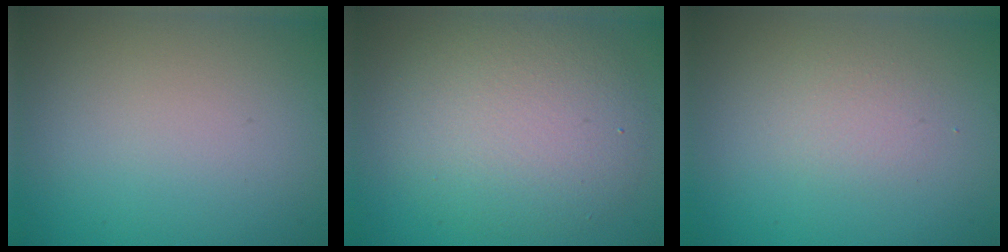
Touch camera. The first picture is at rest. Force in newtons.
{"total": 6.5, "press": 6.5, "slide": 0.3}
{"total": 1.4, "press": 1.4, "slide": 0.0}